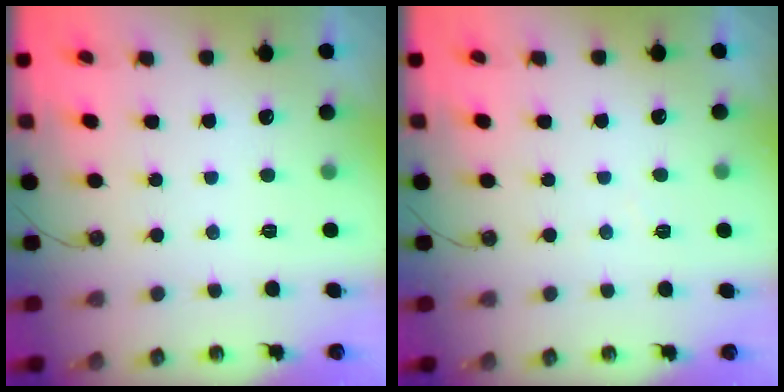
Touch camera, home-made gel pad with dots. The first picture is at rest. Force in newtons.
{"total": 4.3, "press": 4.2, "slide": 0.6}